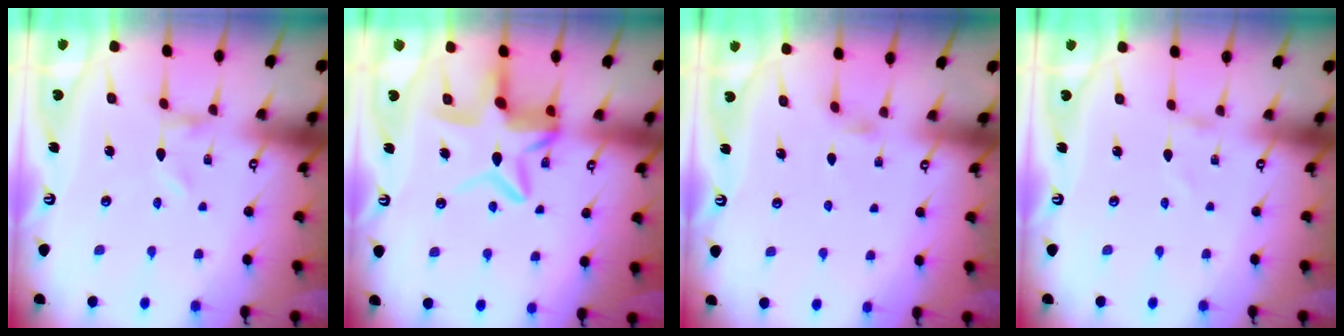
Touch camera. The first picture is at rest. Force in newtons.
{"total": 11.8, "press": 11.7, "slide": 1.2}
{"total": 3.5, "press": 3.4, "slide": 0.6}
{"total": 0.0}